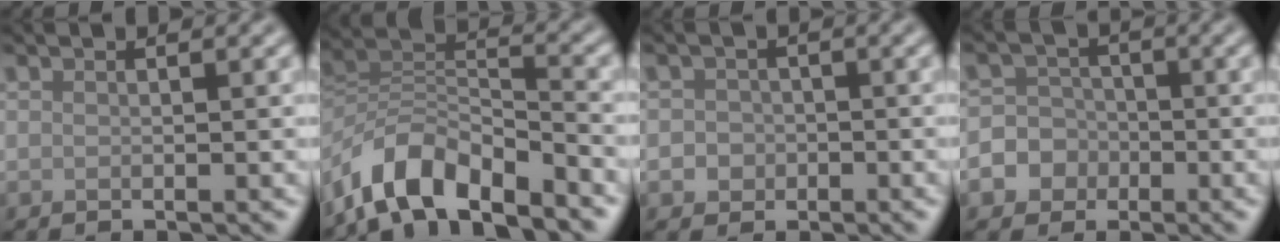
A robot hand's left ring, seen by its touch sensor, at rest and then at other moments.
{"total": 7.7, "force": [-6.1, 2.7, 3.8], "torque": [-0.055, -0.002, -0.122]}
{"total": 2.2, "force": [-0.6, 2.0, 0.4], "torque": [0.015, 0.004, -0.021]}
{"total": 6.5, "force": [-2.6, 5.9, 1.0], "torque": [-0.009, 0.000, -0.069]}